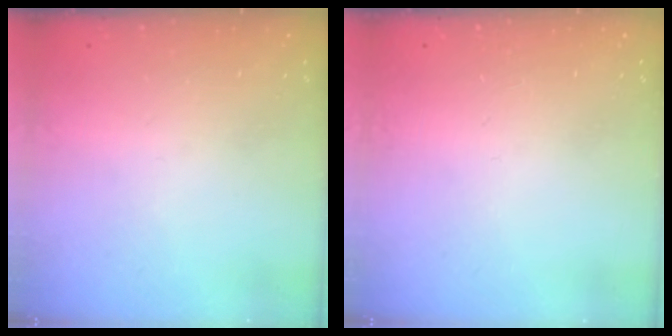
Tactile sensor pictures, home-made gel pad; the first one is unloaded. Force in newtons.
{"total": 0.0}